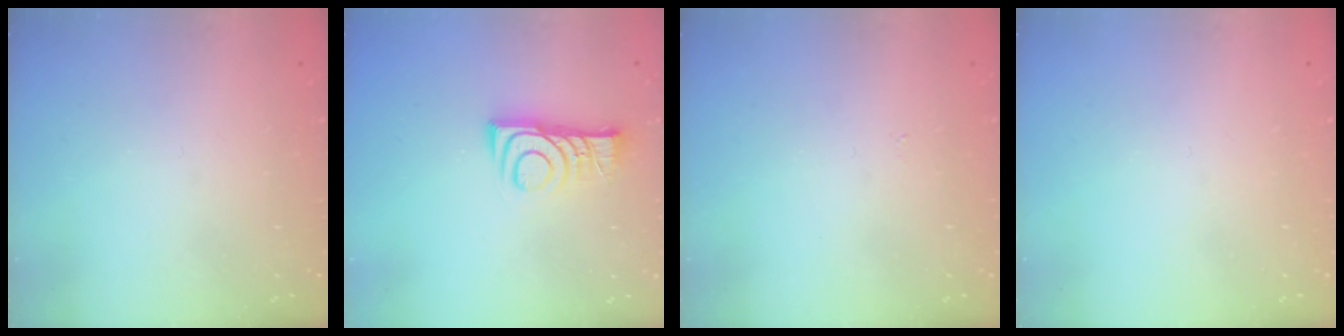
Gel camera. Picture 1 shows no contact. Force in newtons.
{"total": 9.1, "press": 9.1, "slide": 0.4}
{"total": 3.1, "press": 3.1, "slide": 0.4}
{"total": 0.0}